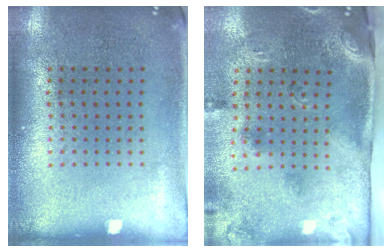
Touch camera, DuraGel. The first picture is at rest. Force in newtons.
{"total": 3.0, "press": 1.9, "slide": 2.3}